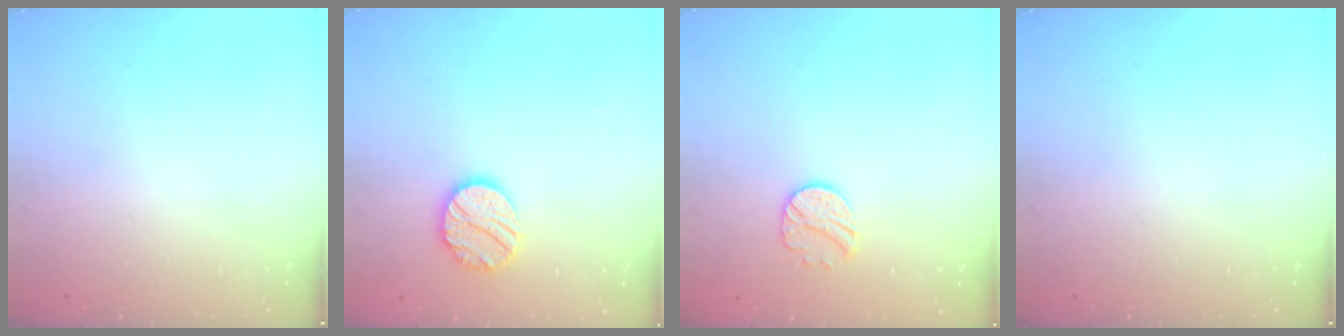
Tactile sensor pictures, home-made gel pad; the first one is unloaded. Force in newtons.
{"total": 12.6, "press": 12.6, "slide": 1.1}
{"total": 9.4, "press": 9.4, "slide": 0.7}
{"total": 0.0}